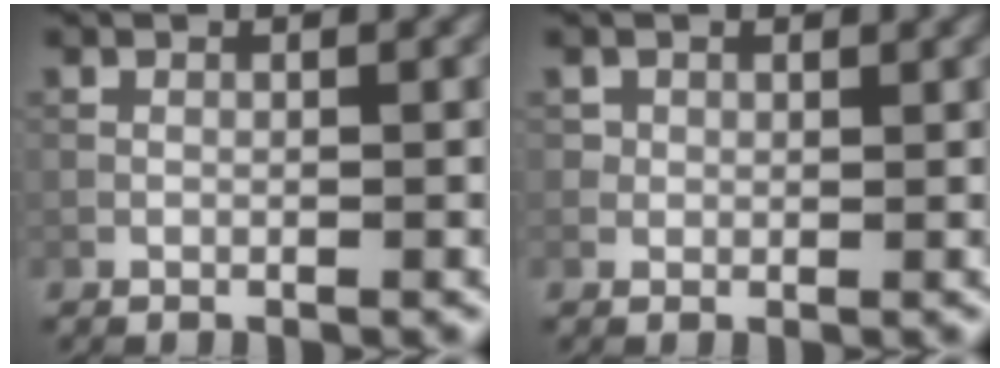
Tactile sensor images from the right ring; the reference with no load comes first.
{"total": 1.4, "force": [0.7, 1.2, 0.2], "torque": [0.000, -0.006, 0.012]}